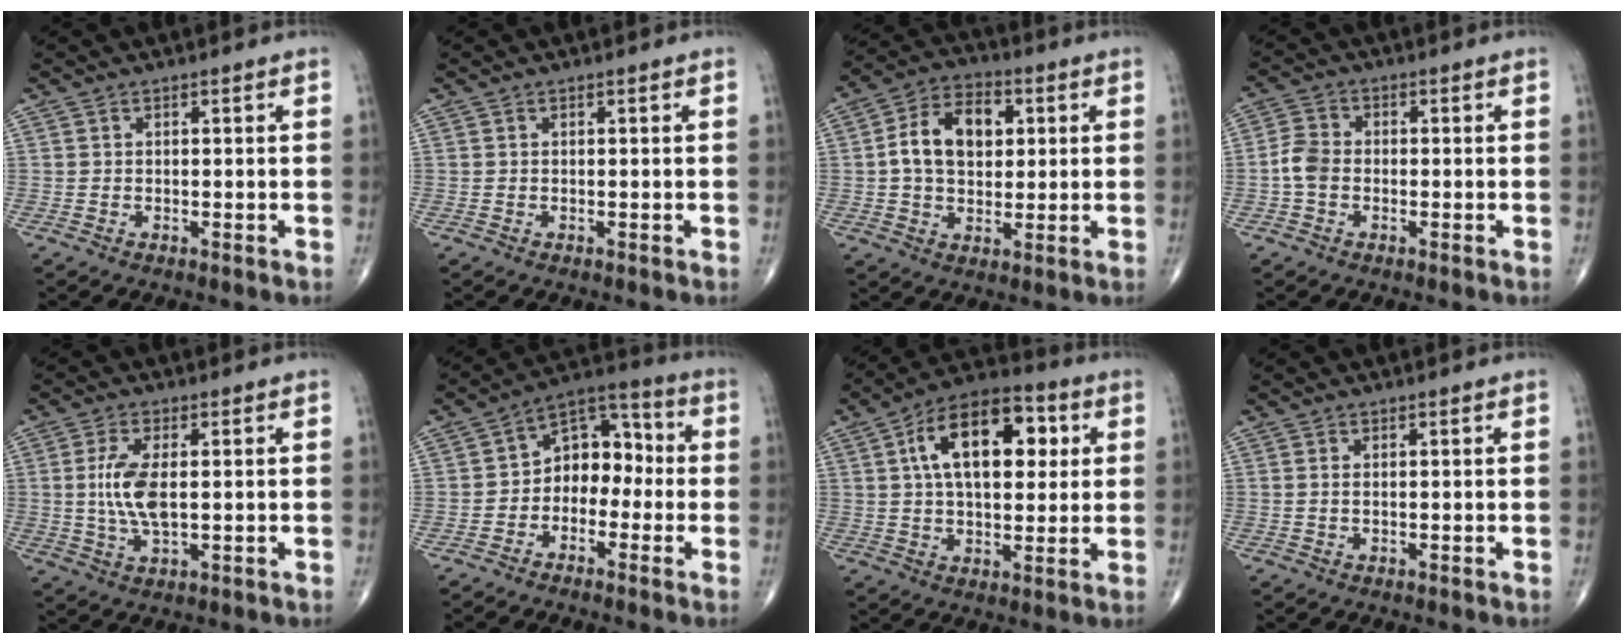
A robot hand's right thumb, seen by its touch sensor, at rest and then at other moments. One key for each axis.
{"total": 0.0}
{"total": 12.3, "fx": 2.0, "fy": 8.2, "fz": 8.9, "tx": -0.132, "ty": 0.012, "tz": 0.027}
{"total": 4.3, "fx": -1.0, "fy": 3.2, "fz": 2.8, "tx": -0.057, "ty": 0.013, "tz": -0.028}
{"total": 8.0, "fx": 0.6, "fy": 3.4, "fz": 7.2, "tx": -0.158, "ty": -0.008, "tz": 0.014}
{"total": 9.9, "fx": -1.5, "fy": 7.0, "fz": 6.8, "tx": -0.065, "ty": 0.046, "tz": -0.043}
{"total": 18.0, "fx": 4.6, "fy": 9.7, "fz": 14.4, "tx": -0.203, "ty": 0.014, "tz": 0.068}
{"total": 0.7, "fx": 0.2, "fy": 0.3, "fz": 0.6, "tx": -0.017, "ty": 0.002, "tz": 0.005}